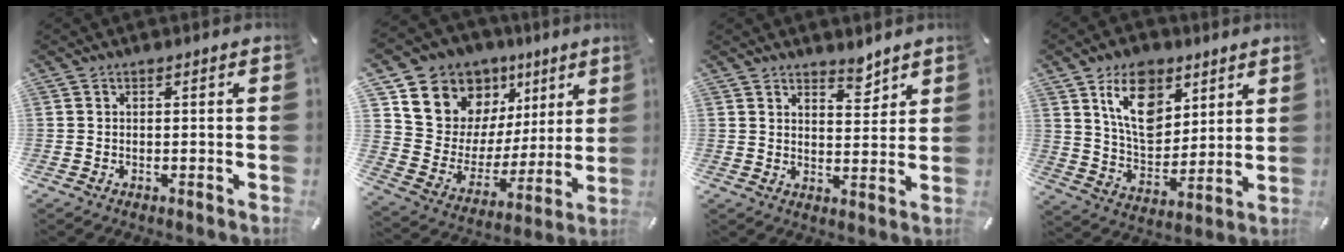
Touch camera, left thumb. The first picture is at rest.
{"total": 12.5, "force": [7.7, 9.6, 2.1], "torque": [-0.047, -0.074, 0.146]}
{"total": 4.7, "force": [4.2, 1.9, 0.8], "torque": [0.013, -0.036, 0.071]}
{"total": 14.0, "force": [7.4, 9.3, 7.5], "torque": [-0.116, -0.029, 0.137]}